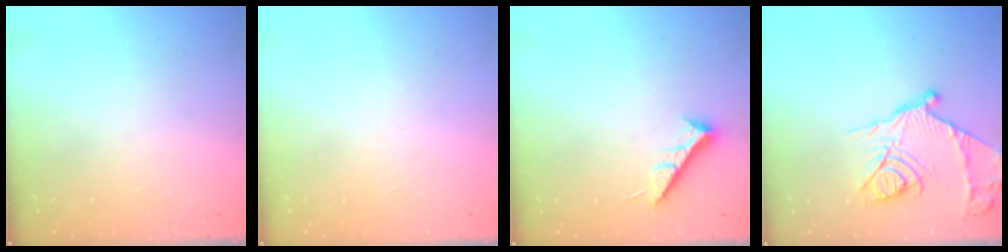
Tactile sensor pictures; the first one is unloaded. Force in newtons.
{"total": 1.7, "press": 1.7, "slide": 0.1}
{"total": 7.3, "press": 7.3, "slide": 0.6}
{"total": 17.6, "press": 17.6, "slide": 1.2}